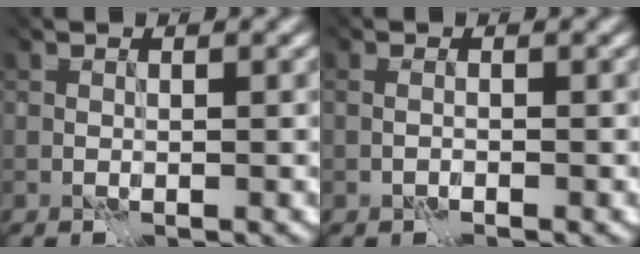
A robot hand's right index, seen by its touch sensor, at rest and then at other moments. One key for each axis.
{"total": 1.0, "fx": -0.4, "fy": 0.5, "fz": 0.8, "tx": 0.010, "ty": 0.010, "tz": -0.024}